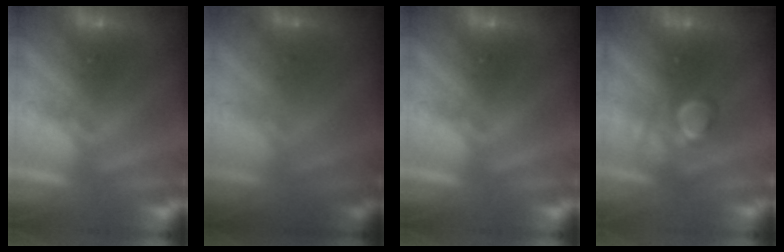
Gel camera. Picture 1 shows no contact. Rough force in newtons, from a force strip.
{"total": 1.8}
{"total": 0.0}
{"total": 2.8}